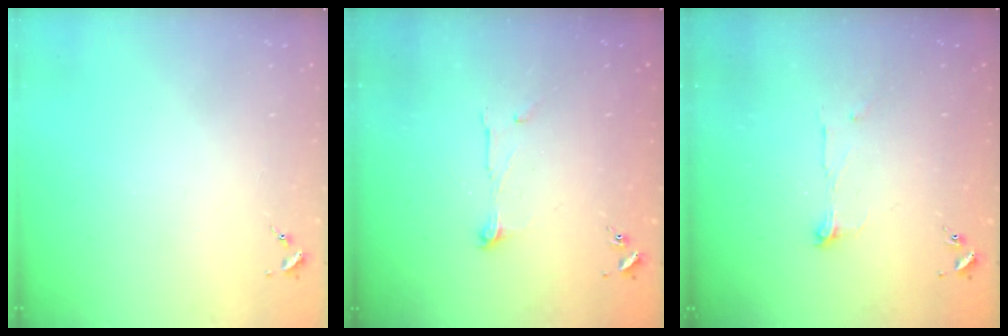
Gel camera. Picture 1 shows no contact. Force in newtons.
{"total": 5.8, "press": 5.8, "slide": 0.5}
{"total": 5.6, "press": 5.6, "slide": 0.6}